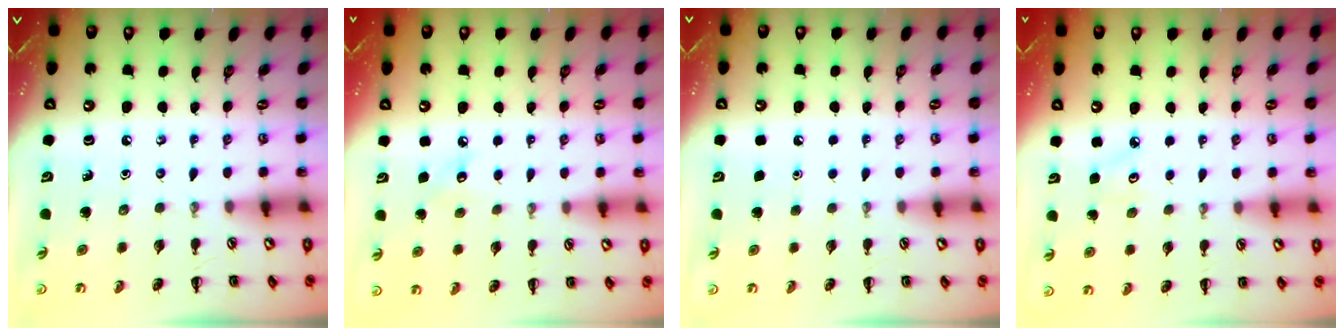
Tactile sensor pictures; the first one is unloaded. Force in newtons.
{"total": 5.8, "press": 5.6, "slide": 1.5}
{"total": 1.8, "press": 1.8, "slide": 0.1}
{"total": 2.4, "press": 2.3, "slide": 0.6}